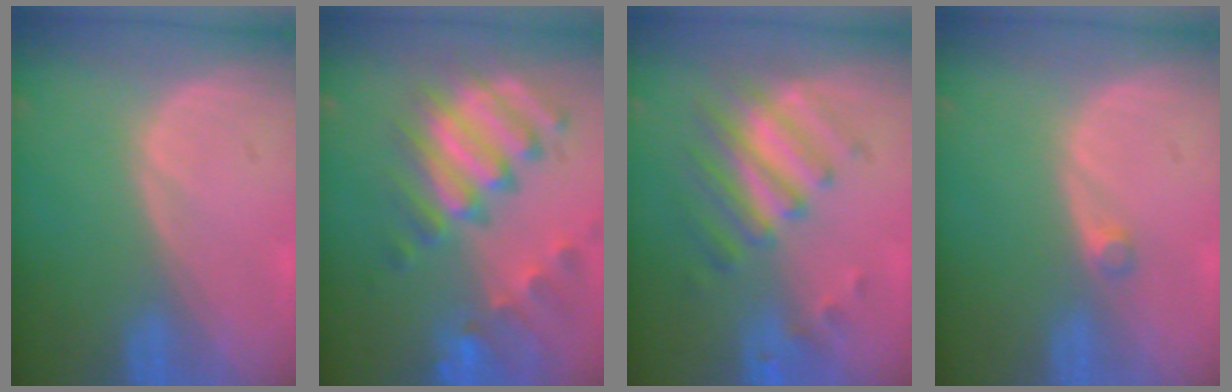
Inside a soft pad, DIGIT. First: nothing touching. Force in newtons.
{"total": 11.3, "press": 9.8, "slide": 5.8}
{"total": 8.0, "press": 7.2, "slide": 3.6}
{"total": 1.3, "press": 1.1, "slide": 0.6}